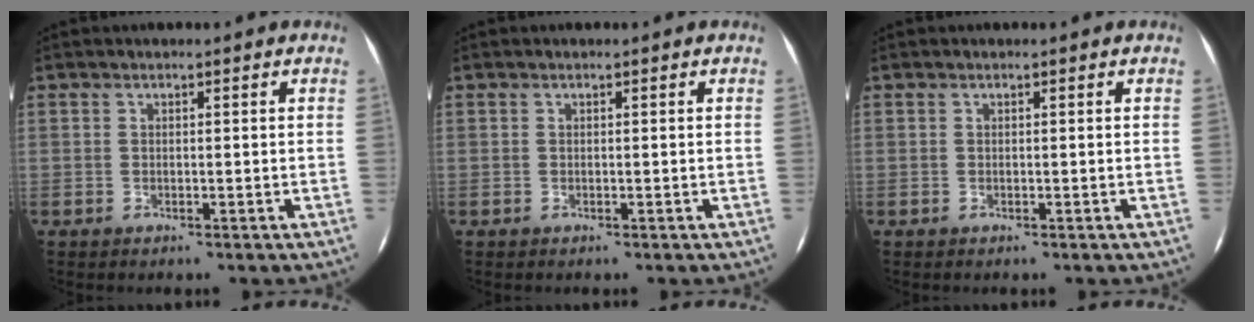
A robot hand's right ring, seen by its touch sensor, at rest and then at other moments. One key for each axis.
{"total": 0.0}
{"total": 0.0}